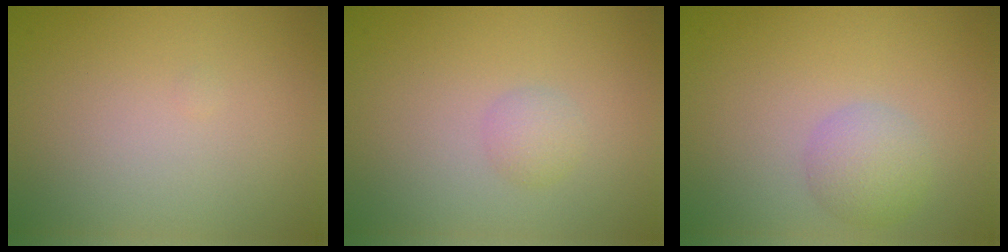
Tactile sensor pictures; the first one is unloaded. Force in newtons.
{"total": 1.4, "press": 1.4, "slide": 0.1}
{"total": 2.7, "press": 2.7, "slide": 0.2}